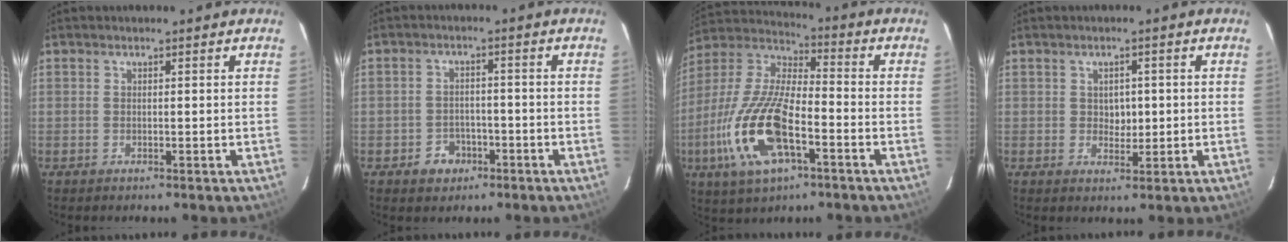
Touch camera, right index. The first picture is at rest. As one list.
[{"total": 4.7, "force": [-2.6, 3.8, 1.0], "torque": [-0.034, 0.015, -0.031]}, {"total": 19.2, "force": [-7.2, 7.6, 16.1], "torque": [-0.348, -0.019, -0.138]}, {"total": 3.1, "force": [0.1, 2.5, 1.7], "torque": [-0.023, 0.005, 0.003]}]